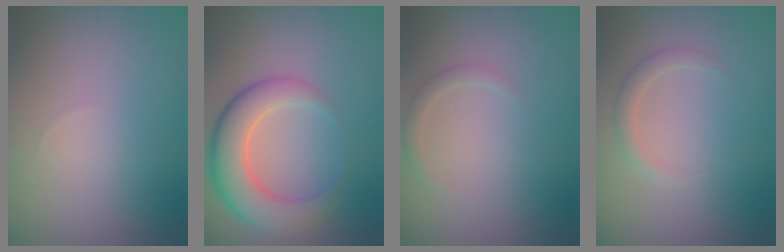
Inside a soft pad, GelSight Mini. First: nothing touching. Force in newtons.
{"total": 6.3, "press": 6.2, "slide": 0.2}
{"total": 1.0, "press": 1.0, "slide": 0.1}
{"total": 1.4, "press": 1.4, "slide": 0.1}